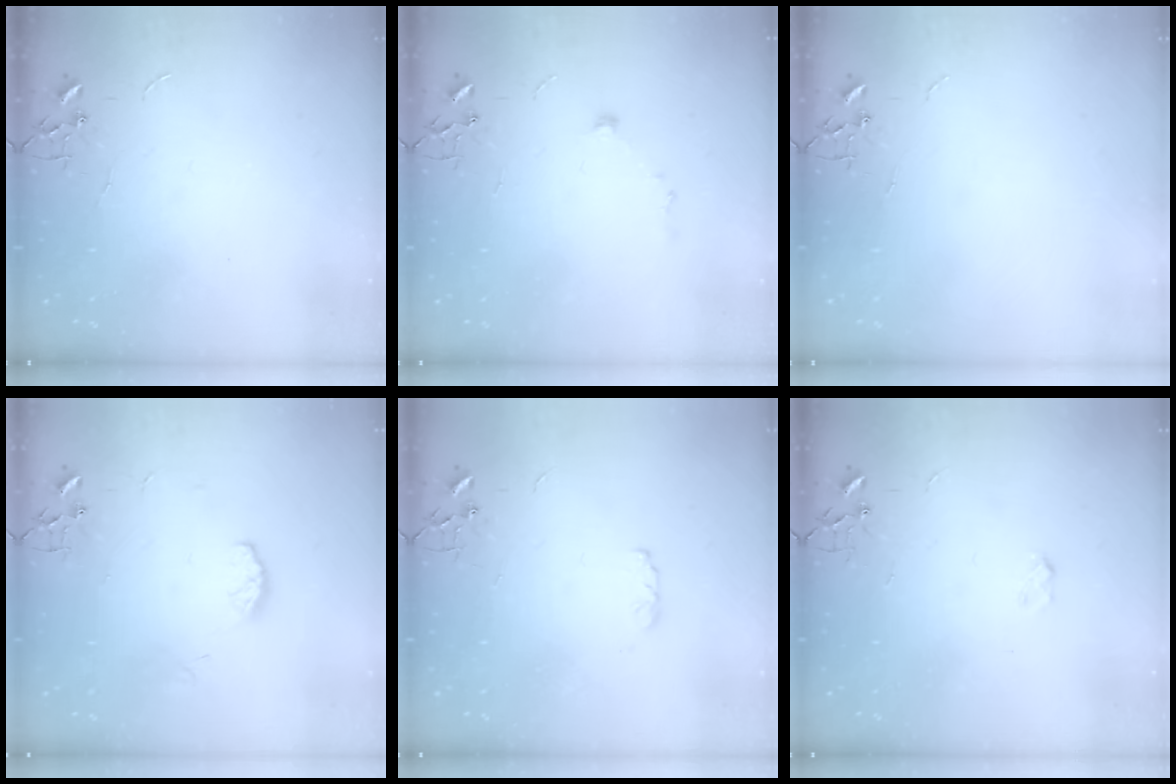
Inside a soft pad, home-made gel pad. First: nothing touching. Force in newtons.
{"total": 5.6, "press": 5.2, "slide": 1.9}
{"total": 0.0}
{"total": 6.0, "press": 6.0, "slide": 0.5}
{"total": 3.4, "press": 3.4, "slide": 0.5}
{"total": 2.5, "press": 2.4, "slide": 0.4}